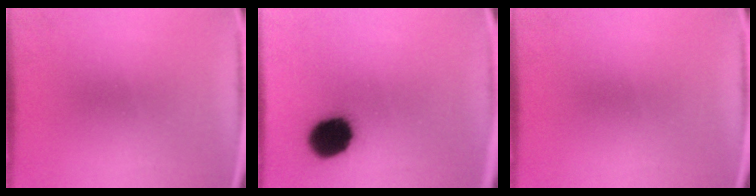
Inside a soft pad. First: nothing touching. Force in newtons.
{"total": 14.0}
{"total": 0.0}